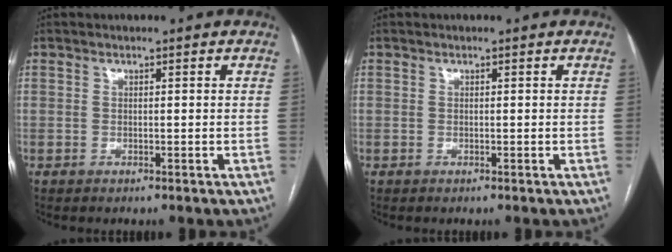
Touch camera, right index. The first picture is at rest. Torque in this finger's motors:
{"motor_torque": [0.00, 0.00, -0.01, 0.00]}